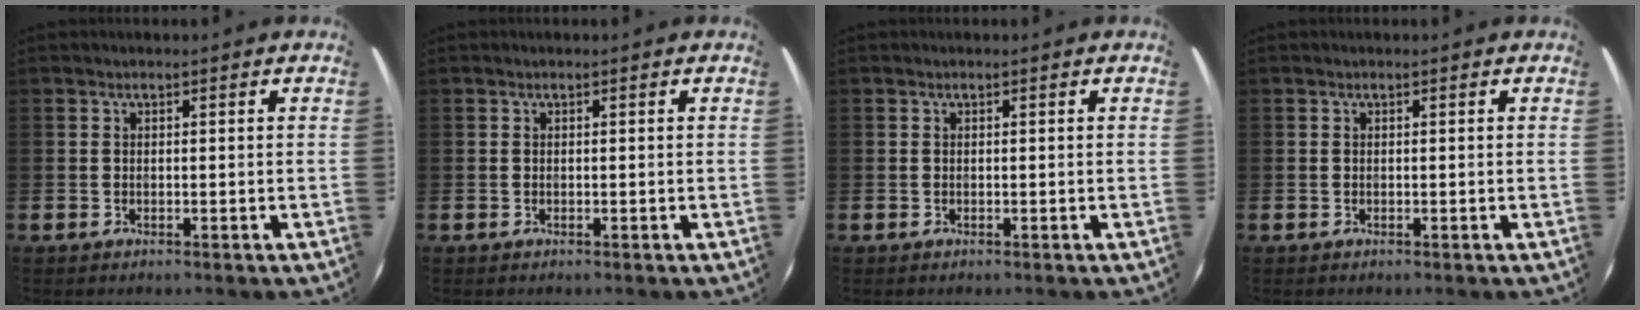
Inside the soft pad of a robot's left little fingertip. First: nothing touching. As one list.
[{"total": 0.0}, {"total": 0.0}, {"total": 0.0}]